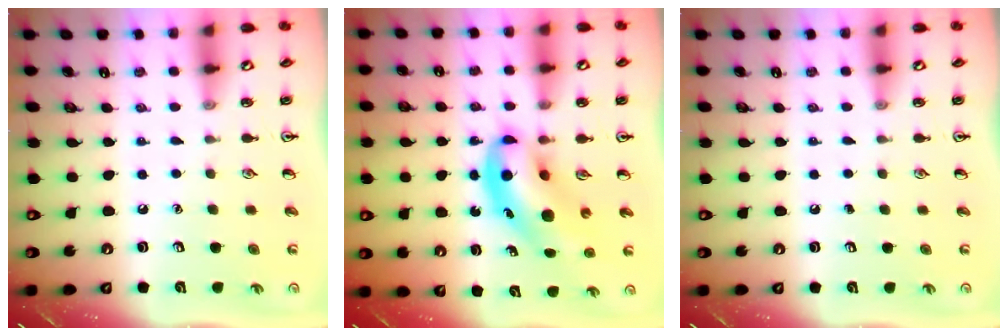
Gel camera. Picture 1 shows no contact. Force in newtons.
{"total": 9.3, "press": 8.9, "slide": 2.6}
{"total": 0.0}